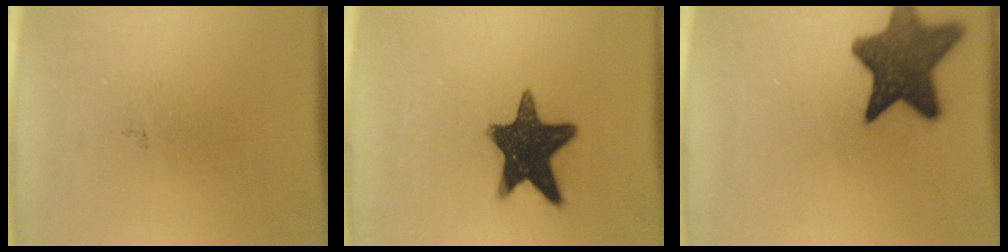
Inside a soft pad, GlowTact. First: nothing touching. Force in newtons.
{"total": 15.1}
{"total": 12.3}